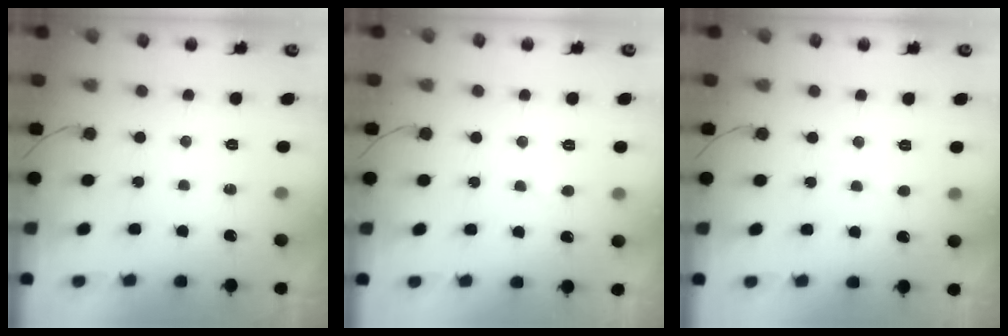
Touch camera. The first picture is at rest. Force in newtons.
{"total": 2.0, "press": 2.0, "slide": 0.2}
{"total": 2.2, "press": 2.2, "slide": 0.2}